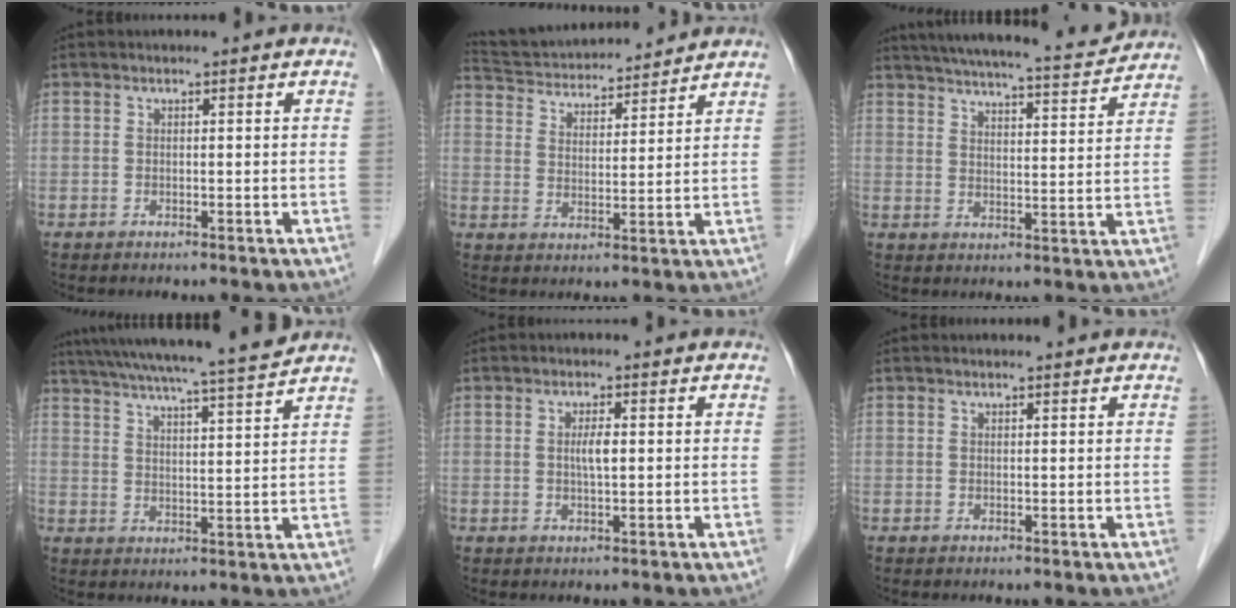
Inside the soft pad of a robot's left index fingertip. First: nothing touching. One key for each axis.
{"total": 14.6, "fx": 13.8, "fy": 2.5, "fz": 4.0, "tx": -0.077, "ty": 0.029, "tz": 0.225}
{"total": 18.4, "fx": 17.0, "fy": 1.9, "fz": 6.8, "tx": -0.111, "ty": -0.004, "tz": 0.230}
{"total": 17.4, "fx": 15.7, "fy": -1.1, "fz": 7.3, "tx": -0.132, "ty": -0.010, "tz": 0.227}
{"total": 2.1, "fx": -0.1, "fy": 0.3, "fz": 2.1, "tx": -0.040, "ty": -0.003, "tz": -0.001}
{"total": 1.0, "fx": 0.9, "fy": 0.0, "fz": 0.3, "tx": -0.009, "ty": 0.005, "tz": 0.012}